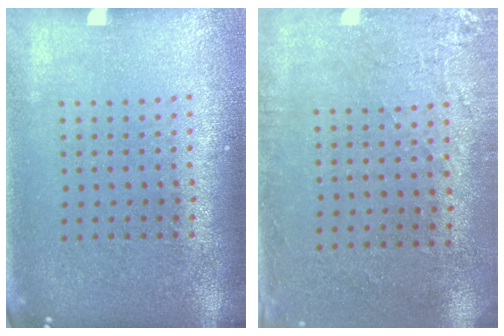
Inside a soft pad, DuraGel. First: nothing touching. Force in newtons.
{"total": 2.8, "press": 2.2, "slide": 1.6}